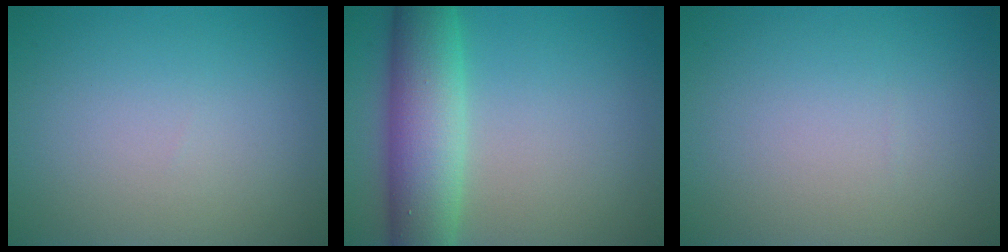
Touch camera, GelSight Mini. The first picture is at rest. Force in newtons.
{"total": 7.7, "press": 7.7, "slide": 0.3}
{"total": 0.0}